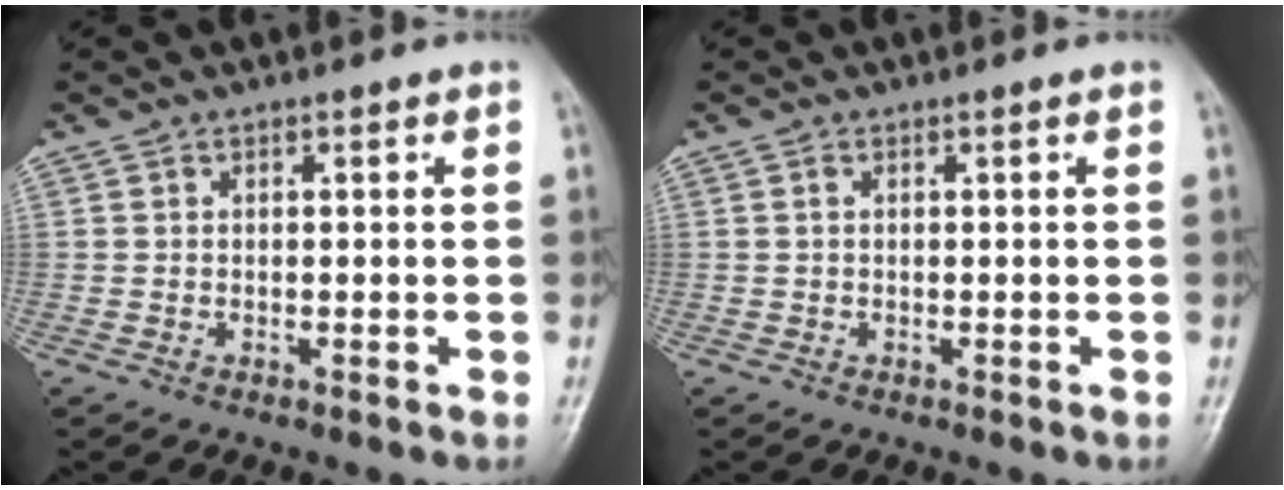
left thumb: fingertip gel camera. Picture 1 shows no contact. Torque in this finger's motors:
{"motor_torque": [-0.50, 0.33, -0.31, -0.10, 0.12]}